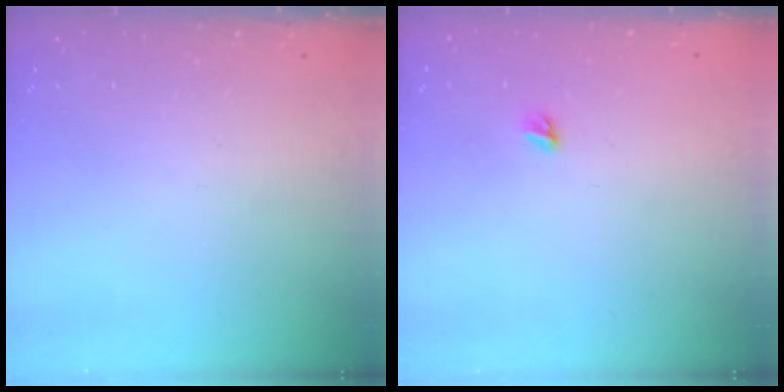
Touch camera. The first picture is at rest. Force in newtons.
{"total": 4.2, "press": 4.2, "slide": 0.5}